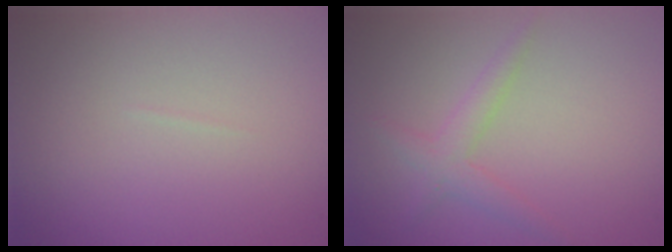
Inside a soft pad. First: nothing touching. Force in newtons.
{"total": 1.9, "press": 1.9, "slide": 0.2}